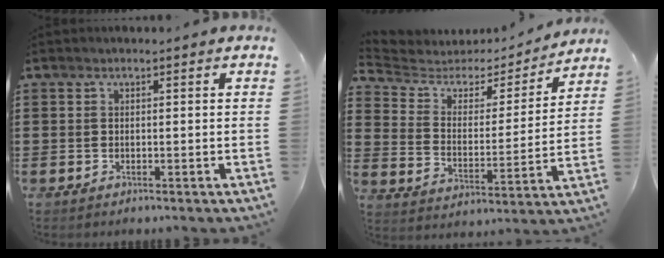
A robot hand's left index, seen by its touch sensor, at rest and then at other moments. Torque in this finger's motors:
{"motor_torque": [2.14, 0.00, 0.13, 0.01]}